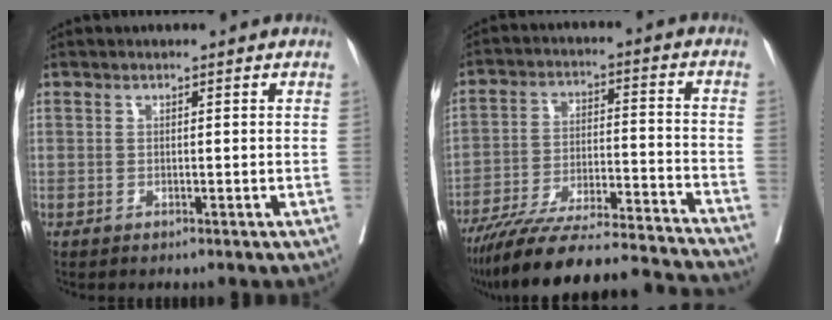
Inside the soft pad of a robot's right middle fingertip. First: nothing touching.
{"total": 24.0, "force": [-22.0, 1.1, 9.4], "torque": [-0.132, -0.022, -0.331]}